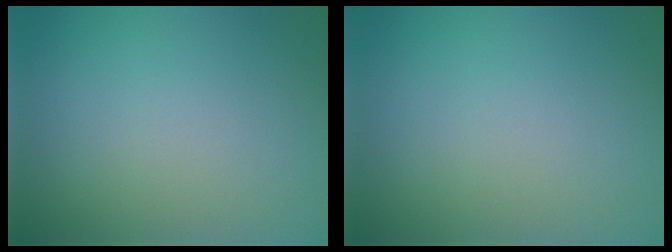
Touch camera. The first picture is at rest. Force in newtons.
{"total": 0.0}